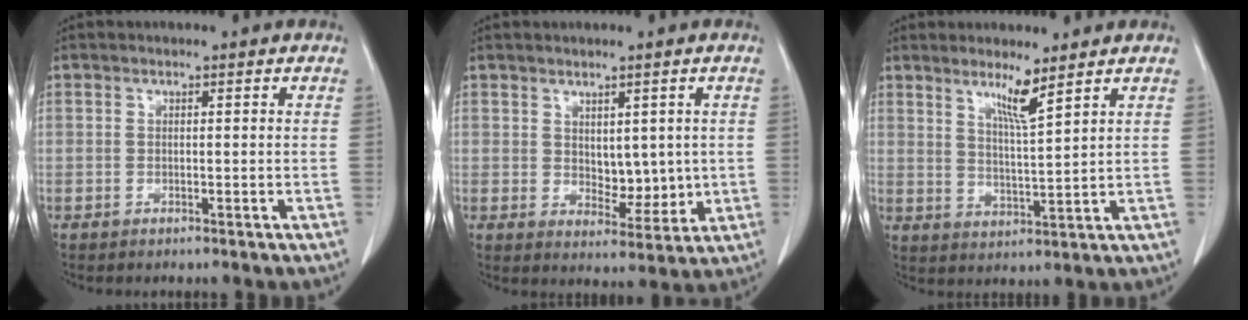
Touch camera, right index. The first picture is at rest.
{"total": 5.7, "force": [0.7, 3.4, 4.5], "torque": [-0.062, -0.006, 0.026]}
{"total": 5.2, "force": [3.6, -0.4, 3.8], "torque": [-0.067, -0.016, 0.065]}